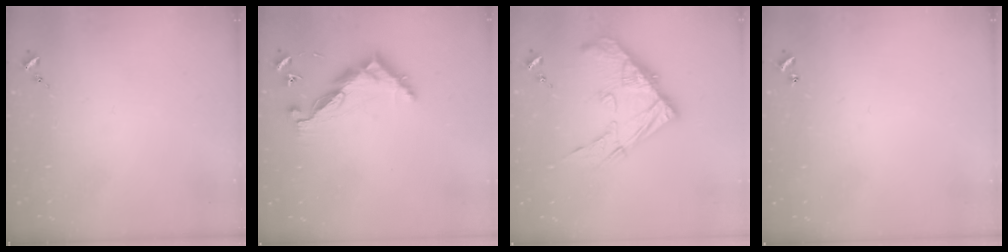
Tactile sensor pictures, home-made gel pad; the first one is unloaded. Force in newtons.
{"total": 9.0, "press": 9.0, "slide": 0.8}
{"total": 15.6, "press": 15.5, "slide": 1.4}
{"total": 0.9, "press": 0.9, "slide": 0.2}